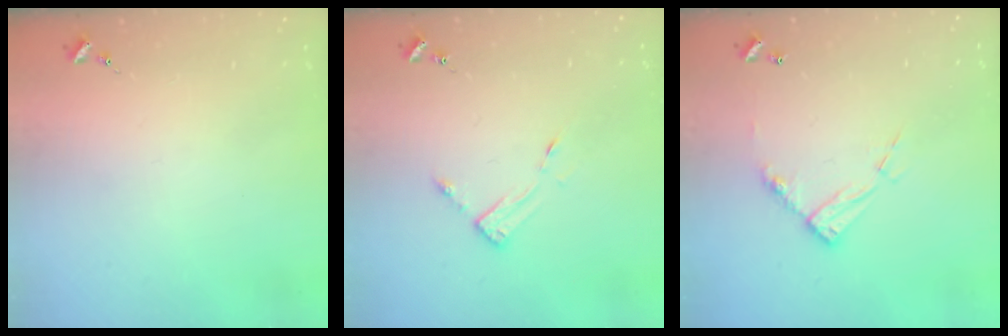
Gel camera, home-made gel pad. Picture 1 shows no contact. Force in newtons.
{"total": 3.0, "press": 3.0, "slide": 0.3}
{"total": 11.8, "press": 11.7, "slide": 1.1}